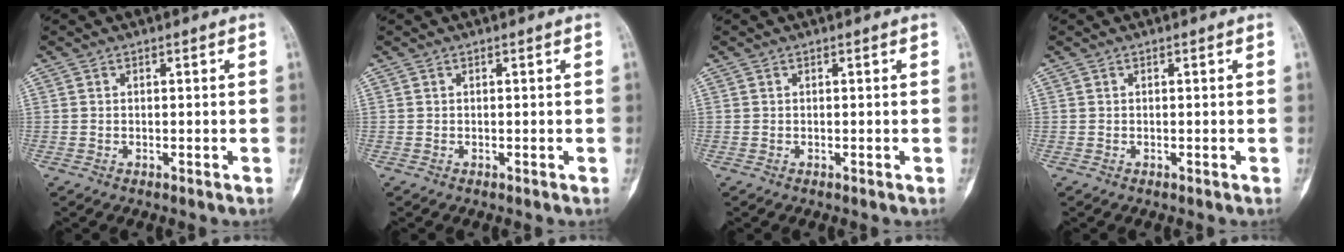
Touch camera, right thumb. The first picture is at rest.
{"total": 0.0}
{"total": 0.0}
{"total": 0.0}